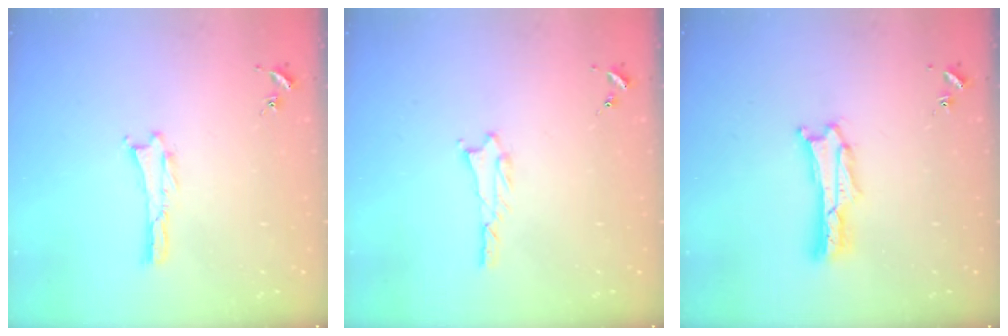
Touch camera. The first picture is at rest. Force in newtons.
{"total": 1.0, "press": 1.0, "slide": 0.1}
{"total": 1.7, "press": 1.7, "slide": 0.3}